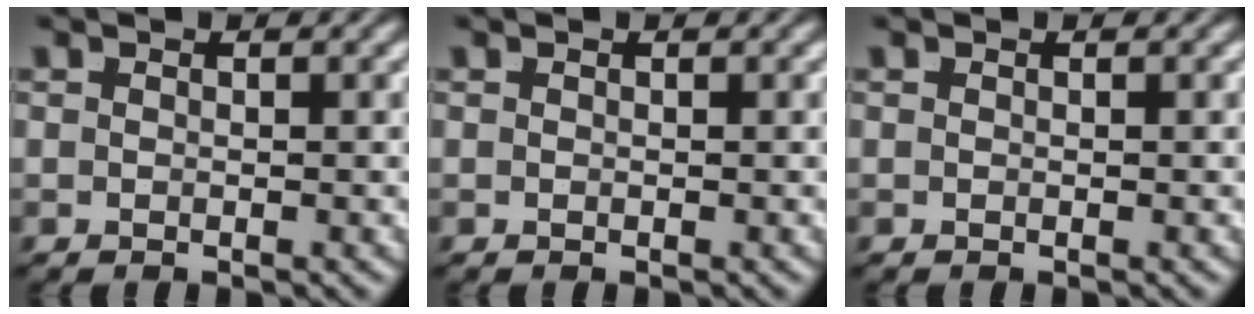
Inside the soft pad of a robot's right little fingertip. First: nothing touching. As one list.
[{"total": 0.0}, {"total": 0.0}]